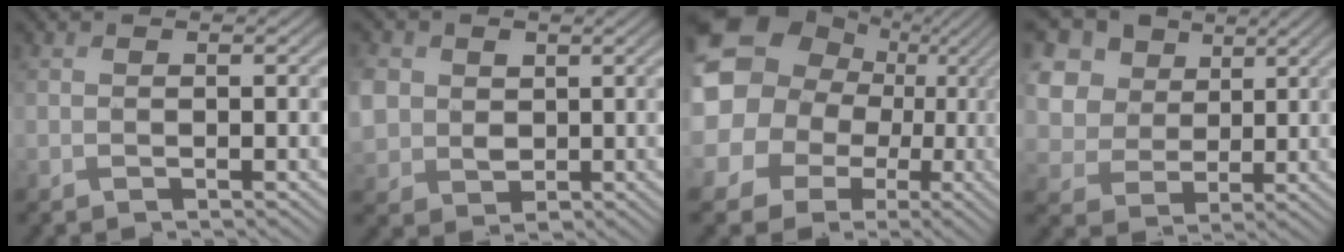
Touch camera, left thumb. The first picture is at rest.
{"total": 6.6, "force": [1.4, 5.6, 3.2], "torque": [-0.116, -0.001, 0.025]}
{"total": 19.1, "force": [3.5, 16.4, 9.0], "torque": [-0.245, 0.012, 0.042]}
{"total": 13.2, "force": [6.7, 9.7, 6.0], "torque": [-0.195, 0.020, 0.153]}